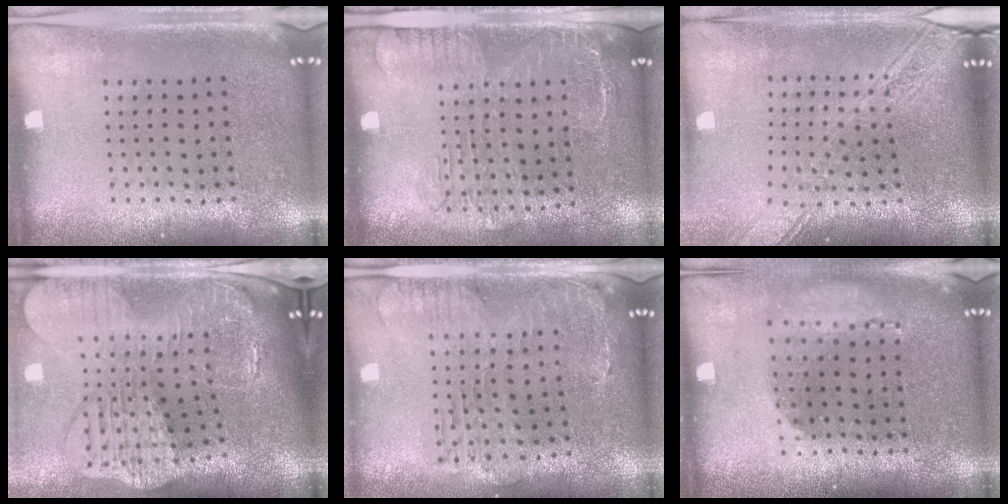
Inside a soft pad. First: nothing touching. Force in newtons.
{"total": 1.7, "press": 1.3, "slide": 1.0}
{"total": 2.5, "press": 2.0, "slide": 1.4}
{"total": 4.4, "press": 3.3, "slide": 2.9}
{"total": 0.6, "press": 0.5, "slide": 0.3}
{"total": 1.1, "press": 1.1, "slide": 0.2}